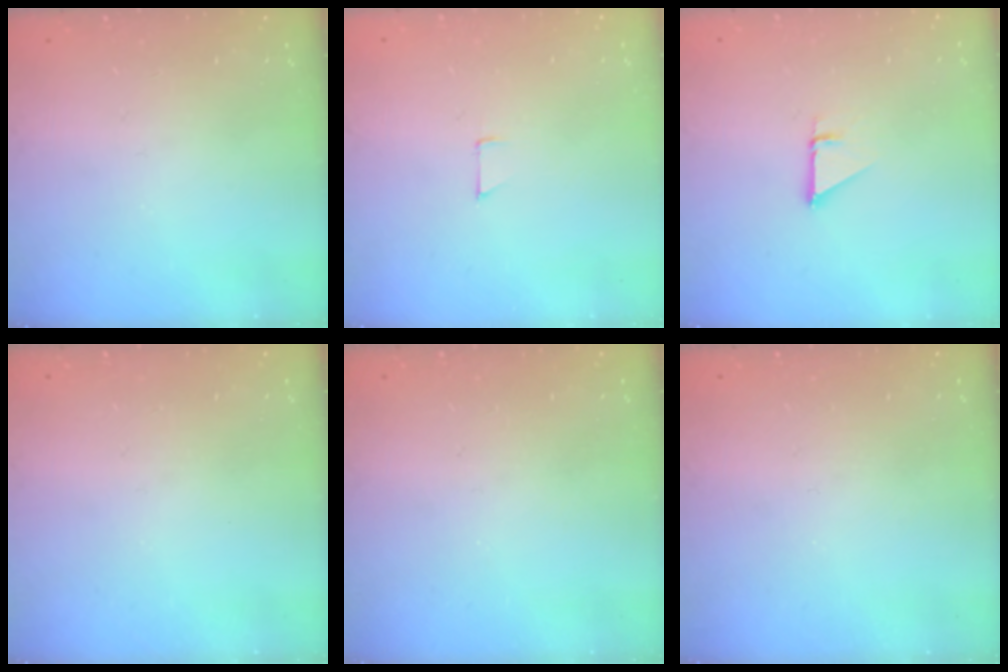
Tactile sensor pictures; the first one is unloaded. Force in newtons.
{"total": 4.1, "press": 4.1, "slide": 0.3}
{"total": 1.0, "press": 1.0, "slide": 0.1}
{"total": 0.0}
{"total": 0.0}
{"total": 0.0}